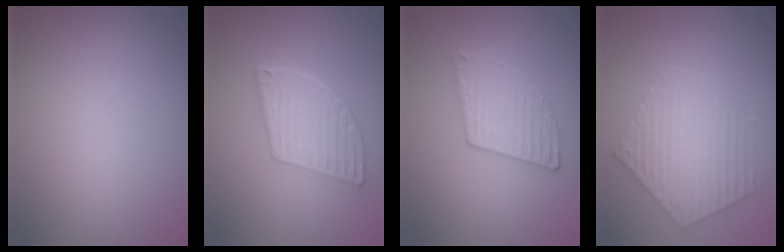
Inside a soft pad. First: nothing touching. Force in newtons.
{"total": 5.7, "press": 4.2, "slide": 3.8}
{"total": 3.2, "press": 3.2, "slide": 0.3}
{"total": 3.8, "press": 3.8, "slide": 0.6}